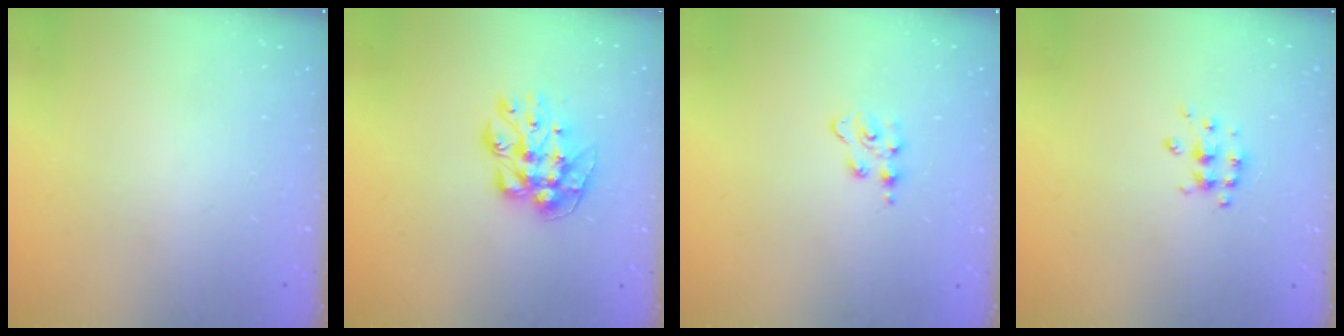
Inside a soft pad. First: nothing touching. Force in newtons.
{"total": 9.7, "press": 9.7, "slide": 0.4}
{"total": 2.6, "press": 2.5, "slide": 0.4}
{"total": 5.7, "press": 5.7, "slide": 0.5}